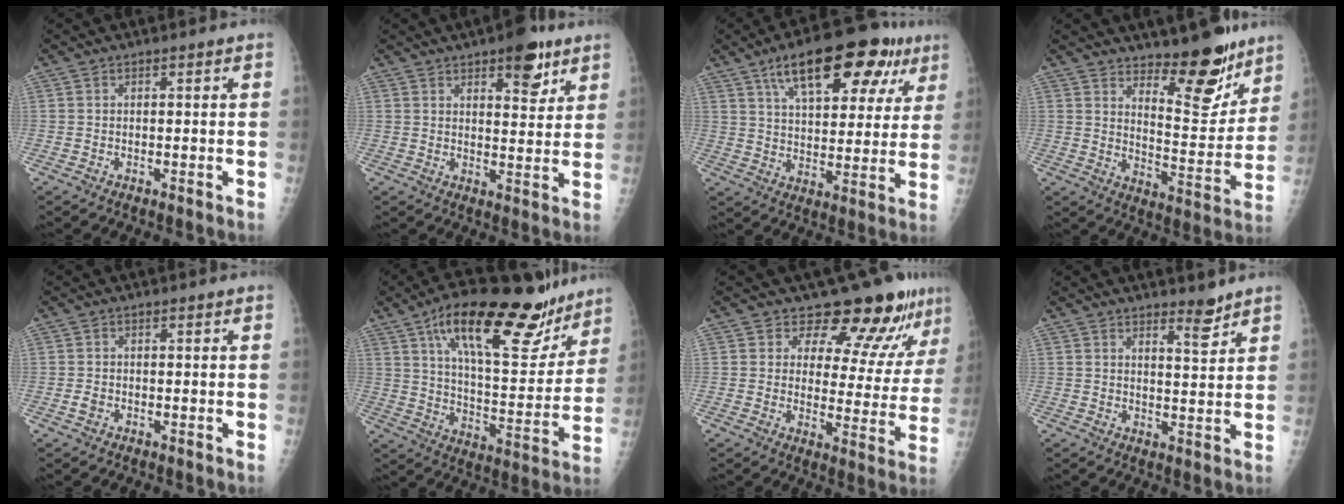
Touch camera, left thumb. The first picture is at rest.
{"total": 8.4, "force": [5.1, 3.5, 5.7], "torque": [-0.054, -0.026, 0.068]}
{"total": 20.6, "force": [11.5, 9.0, 14.6], "torque": [-0.176, -0.011, 0.174]}
{"total": 13.0, "force": [9.6, 4.5, 7.5], "torque": [-0.065, -0.085, 0.154]}
{"total": 1.3, "force": [-0.5, 1.0, 0.7], "torque": [-0.012, 0.001, -0.009]}
{"total": 26.6, "force": [16.7, 9.9, 18.2], "torque": [-0.237, -0.046, 0.262]}
{"total": 14.1, "force": [11.4, 5.6, 6.2], "torque": [-0.035, -0.080, 0.136]}
{"total": 3.8, "force": [3.1, 0.9, 1.9], "torque": [-0.019, -0.029, 0.046]}